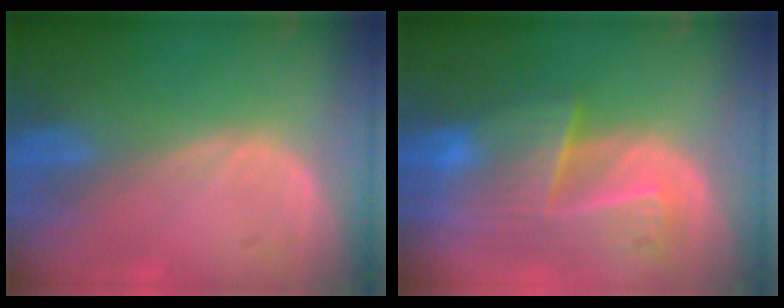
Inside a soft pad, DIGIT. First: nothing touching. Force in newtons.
{"total": 8.9, "press": 8.3, "slide": 3.3}